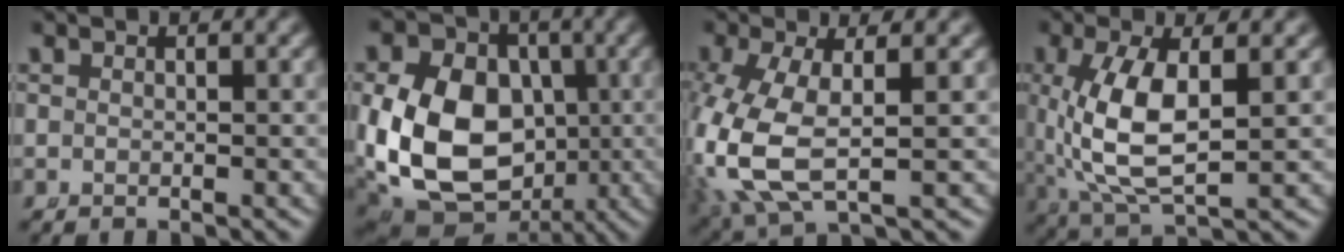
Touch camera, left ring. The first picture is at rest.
{"total": 15.2, "force": [-2.0, 12.2, 8.8], "torque": [-0.203, -0.071, -0.004]}
{"total": 8.2, "force": [-0.6, 5.4, 6.1], "torque": [-0.175, -0.041, 0.014]}
{"total": 7.1, "force": [0.5, 3.2, 6.4], "torque": [-0.144, -0.020, 0.029]}